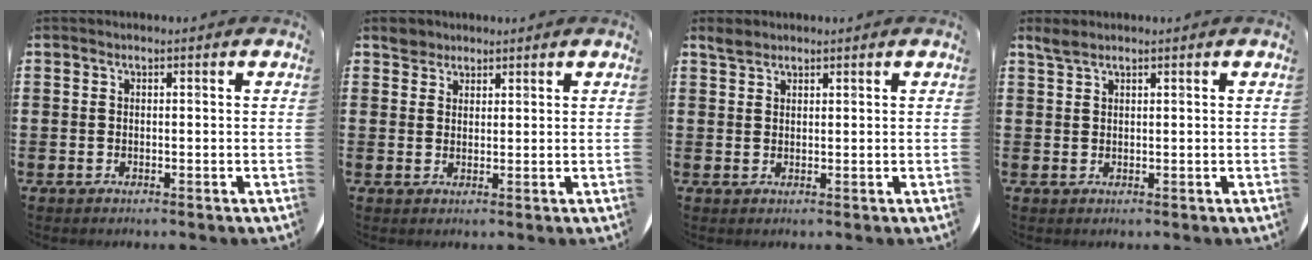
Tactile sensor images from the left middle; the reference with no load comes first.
{"total": 2.3, "force": [2.0, 1.1, -0.1], "torque": [0.005, 0.001, 0.039]}
{"total": 1.8, "force": [1.6, 0.7, 0.3], "torque": [-0.002, 0.001, 0.029]}
{"total": 1.8, "force": [1.5, 0.4, 0.8], "torque": [-0.018, 0.003, 0.029]}